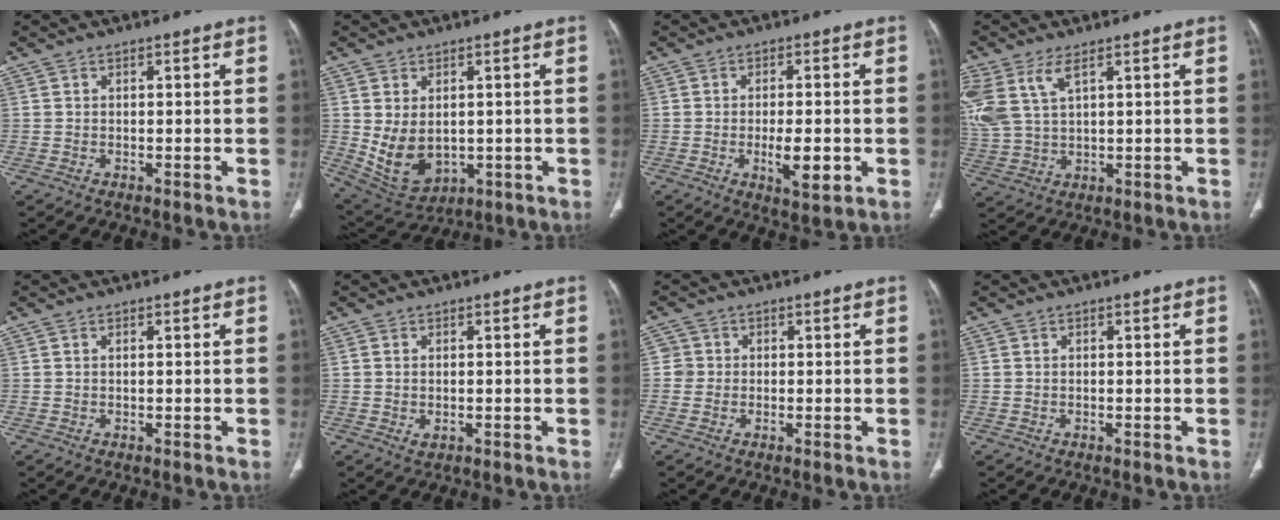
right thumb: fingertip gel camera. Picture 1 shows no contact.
{"total": 9.6, "force": [-0.1, 6.6, 6.9], "torque": [-0.110, -0.009, 0.028]}
{"total": 6.8, "force": [-1.7, 2.3, 6.2], "torque": [-0.093, -0.007, -0.022]}
{"total": 9.7, "force": [4.7, 4.4, 7.2], "torque": [-0.183, -0.002, 0.108]}
{"total": 0.0}
{"total": 1.6, "force": [-0.3, 1.0, 1.2], "torque": [-0.027, 0.001, -0.004]}
{"total": 2.1, "force": [0.0, 2.1, 0.0], "torque": [0.016, 0.007, -0.004]}
{"total": 0.0}